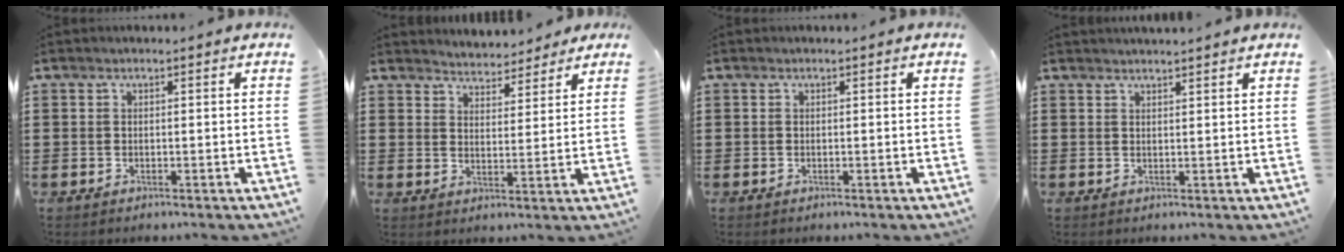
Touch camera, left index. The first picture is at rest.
{"total": 3.9, "force": [3.8, 0.8, -0.2], "torque": [-0.016, -0.016, 0.068]}
{"total": 0.0}
{"total": 1.4, "force": [1.4, 0.0, 0.1], "torque": [-0.006, 0.000, 0.028]}